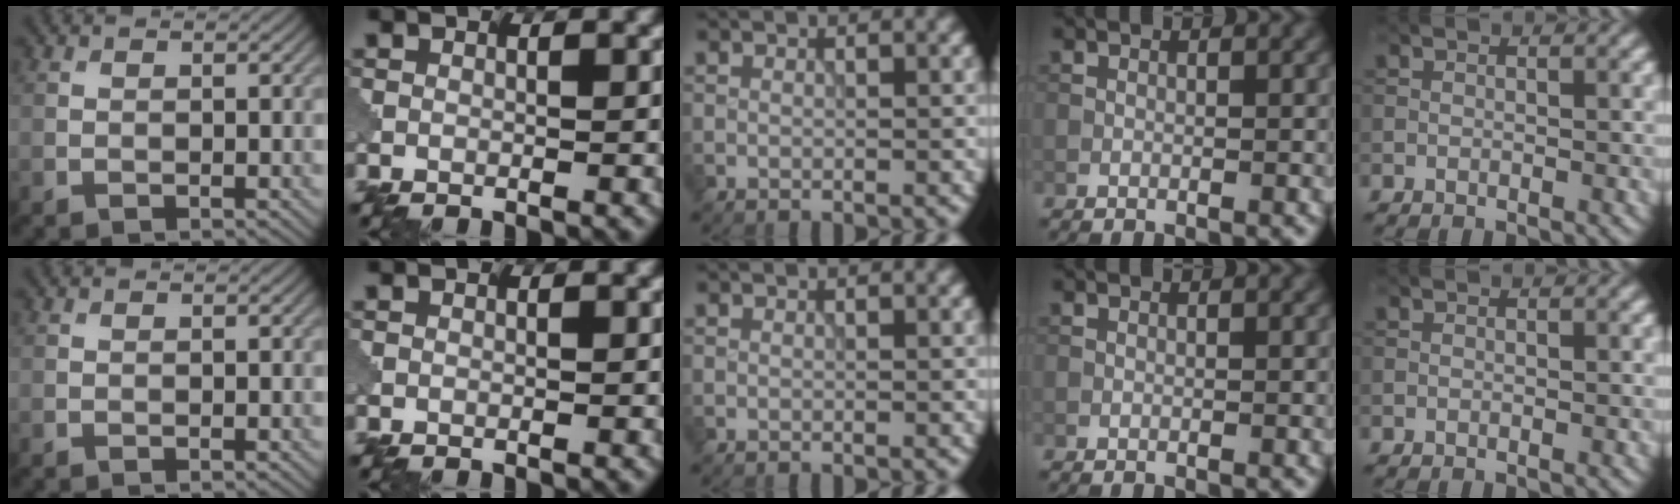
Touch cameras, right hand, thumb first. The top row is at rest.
{}